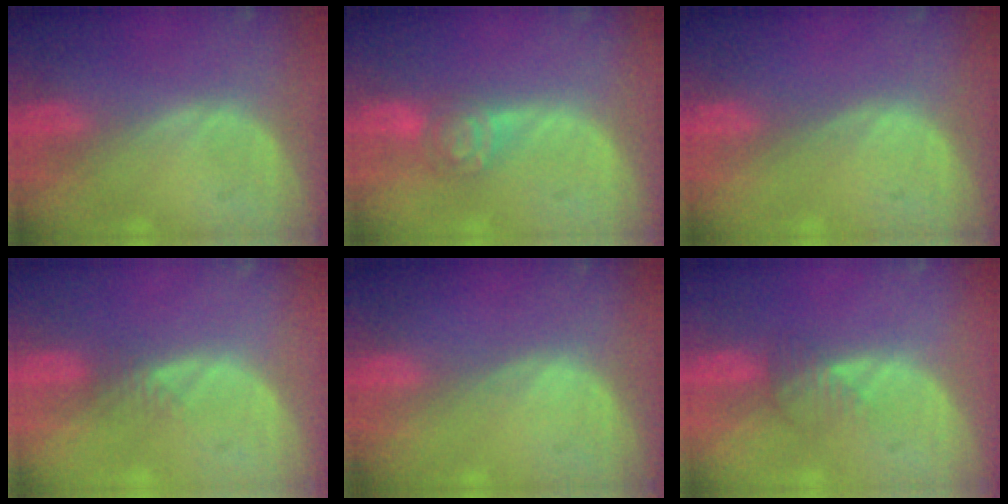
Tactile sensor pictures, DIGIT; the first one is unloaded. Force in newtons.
{"total": 4.4, "press": 4.4, "slide": 0.4}
{"total": 0.0}
{"total": 1.6, "press": 1.4, "slide": 0.9}
{"total": 0.0}
{"total": 2.4, "press": 2.4, "slide": 0.1}